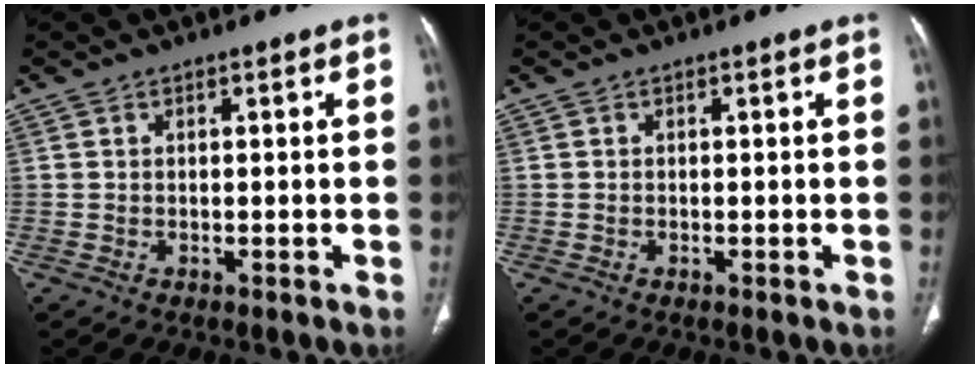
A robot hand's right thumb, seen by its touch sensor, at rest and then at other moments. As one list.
[{"total": 0.0}]